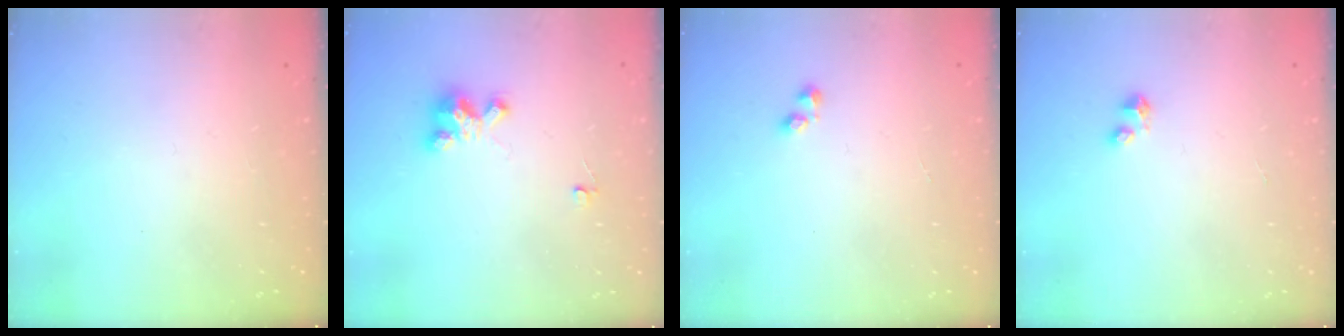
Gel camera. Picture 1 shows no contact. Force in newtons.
{"total": 3.6, "press": 3.6, "slide": 0.3}
{"total": 1.4, "press": 1.4, "slide": 0.5}
{"total": 2.4, "press": 2.4, "slide": 0.1}